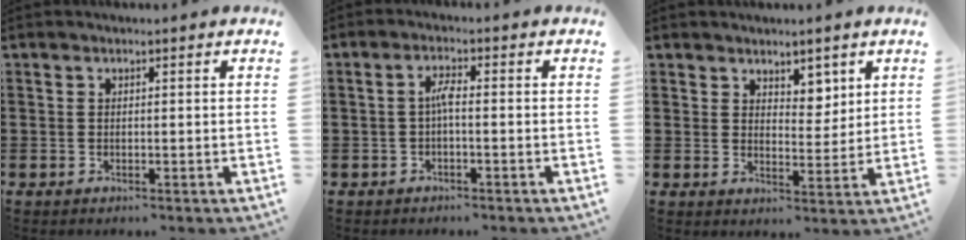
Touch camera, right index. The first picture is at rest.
{"total": 2.5, "force": [-0.5, 0.4, 2.4], "torque": [-0.048, 0.003, -0.012]}
{"total": 4.2, "force": [3.4, 2.3, 0.8], "torque": [-0.013, -0.005, 0.060]}